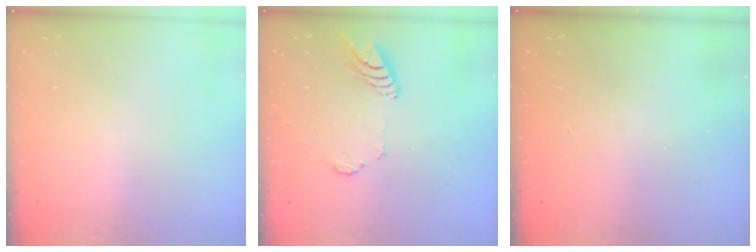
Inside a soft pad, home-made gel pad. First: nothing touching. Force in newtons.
{"total": 10.5, "press": 10.4, "slide": 1.1}
{"total": 0.0}